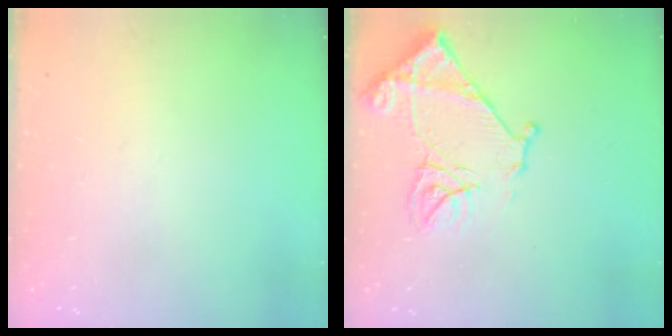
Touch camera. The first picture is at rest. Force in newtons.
{"total": 13.0, "press": 13.0, "slide": 1.3}